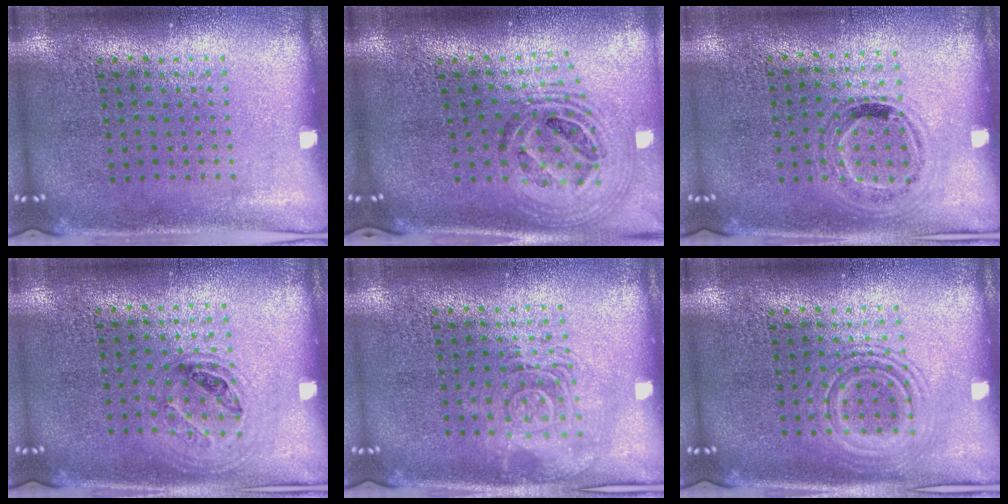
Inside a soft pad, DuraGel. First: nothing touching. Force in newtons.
{"total": 1.9, "press": 1.6, "slide": 1.1}
{"total": 1.0, "press": 0.8, "slide": 0.6}
{"total": 1.1, "press": 1.0, "slide": 0.5}
{"total": 2.6, "press": 2.6, "slide": 0.4}
{"total": 1.6, "press": 1.6, "slide": 0.3}